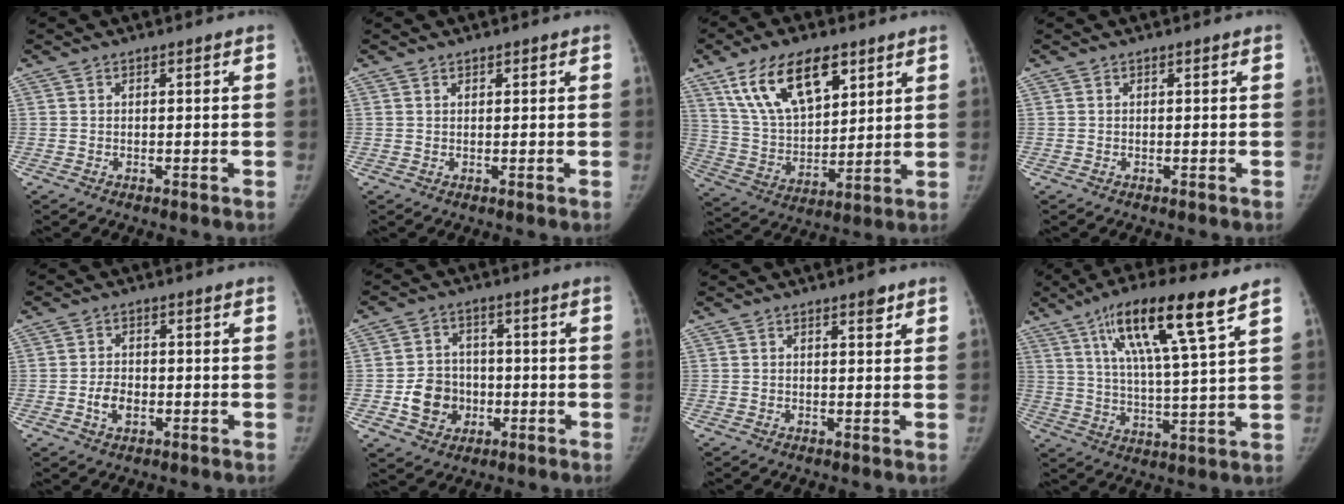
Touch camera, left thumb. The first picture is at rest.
{"total": 0.6, "force": [0.4, 0.4, 0.0], "torque": [0.010, -0.003, 0.004]}
{"total": 17.7, "force": [9.7, 9.0, 11.7], "torque": [-0.169, -0.033, 0.188]}
{"total": 0.0}
{"total": 3.8, "force": [-1.2, 2.7, 2.4], "torque": [-0.033, 0.009, -0.019]}
{"total": 8.7, "force": [-2.1, 7.7, 3.6], "torque": [-0.030, 0.015, -0.033]}
{"total": 2.1, "force": [1.4, 0.8, 1.4], "torque": [-0.012, -0.006, 0.018]}
{"total": 16.1, "force": [8.7, 2.1, 13.4], "torque": [-0.229, -0.028, 0.152]}